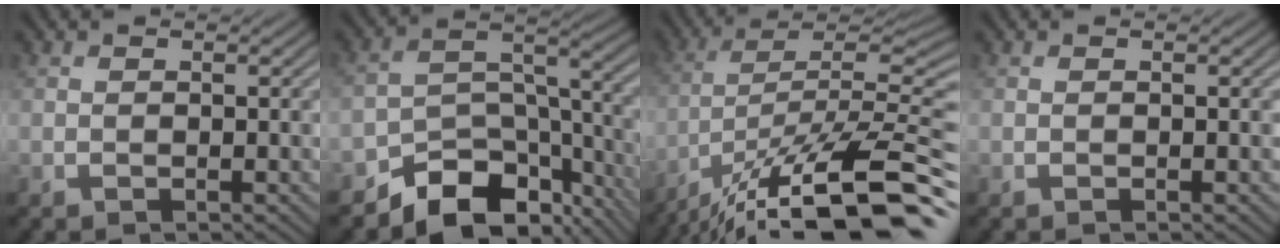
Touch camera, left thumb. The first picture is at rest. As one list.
[{"total": 11.3, "force": [-8.3, 5.6, 5.2], "torque": [-0.070, -0.013, -0.146]}, {"total": 16.6, "force": [-11.4, 4.3, 11.3], "torque": [-0.187, 0.002, -0.188]}, {"total": 0.0}]